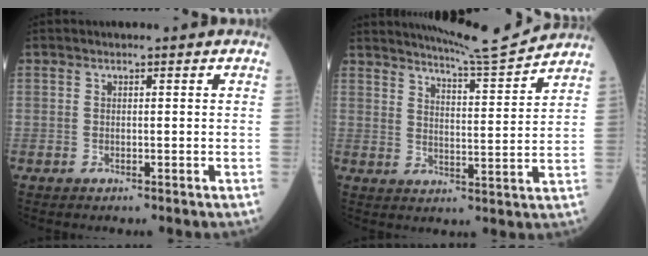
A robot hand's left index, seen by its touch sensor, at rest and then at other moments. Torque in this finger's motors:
{"motor_torque": [0.22, -0.43, -0.01, 0.02]}